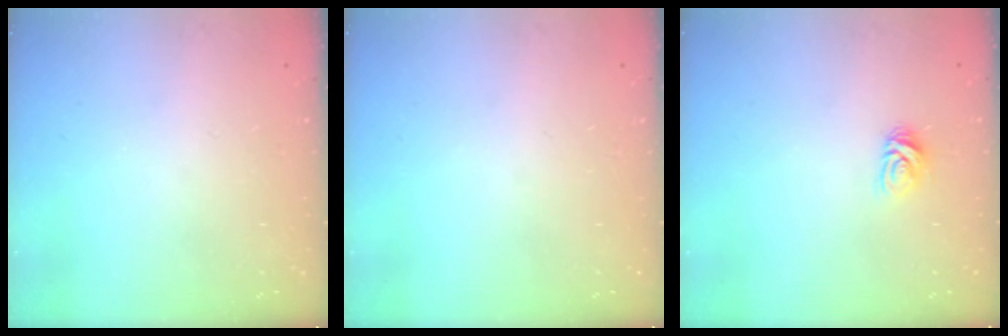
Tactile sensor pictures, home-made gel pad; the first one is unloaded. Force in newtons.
{"total": 0.0}
{"total": 5.0, "press": 4.9, "slide": 0.8}